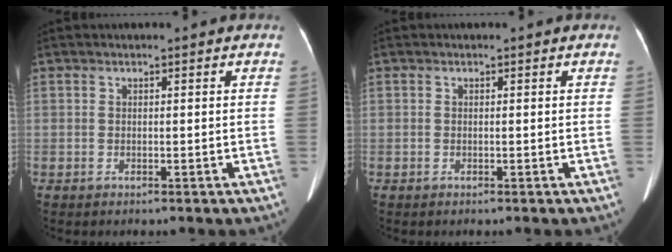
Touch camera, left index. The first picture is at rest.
{"total": 0.0}